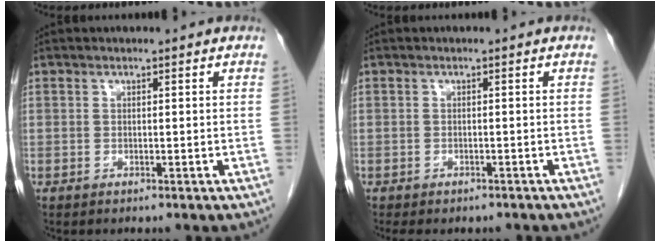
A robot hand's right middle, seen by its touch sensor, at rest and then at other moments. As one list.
[{"total": 5.3, "force": [-4.4, 2.3, 1.8], "torque": [-0.019, 0.000, -0.053]}]